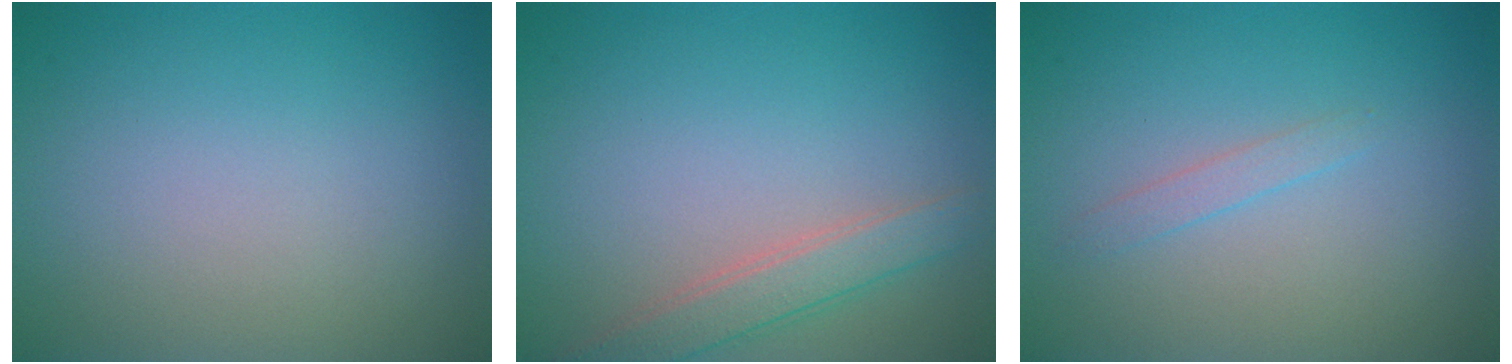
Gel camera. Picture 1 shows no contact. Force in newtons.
{"total": 2.7, "press": 2.7, "slide": 0.1}
{"total": 0.9, "press": 0.9, "slide": 0.2}